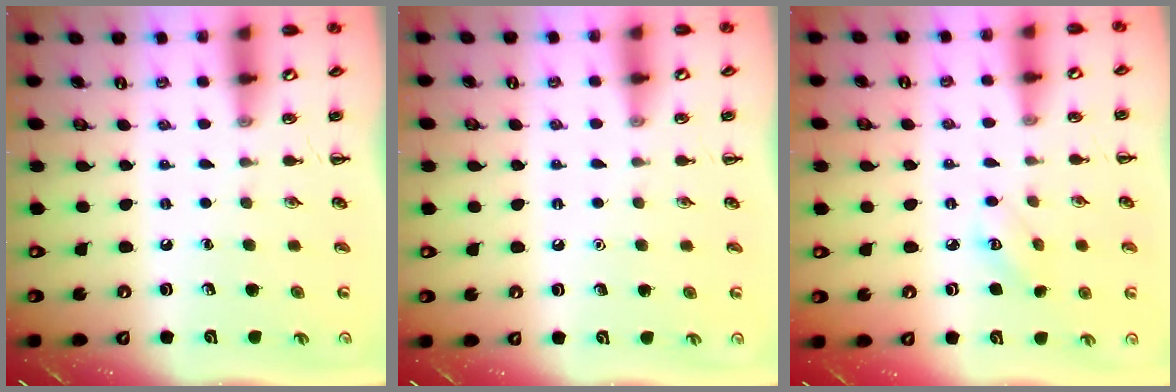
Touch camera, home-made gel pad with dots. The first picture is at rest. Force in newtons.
{"total": 1.6, "press": 1.6, "slide": 0.1}
{"total": 3.6, "press": 3.5, "slide": 1.1}